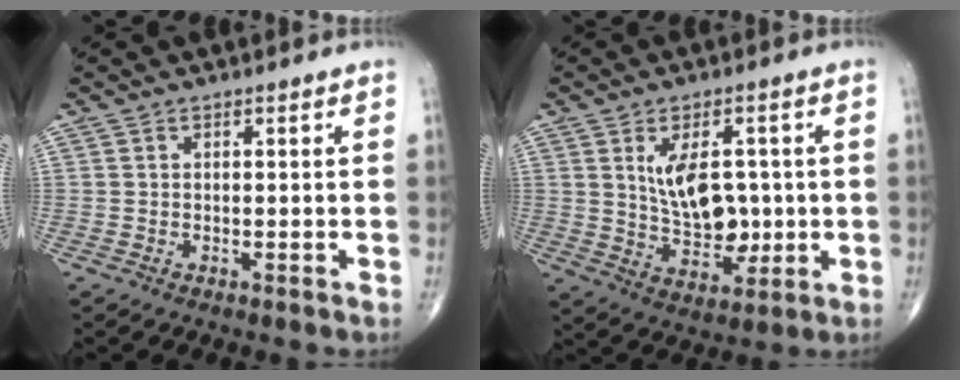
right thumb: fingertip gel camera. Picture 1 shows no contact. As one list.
[{"total": 10.9, "force": [1.4, 6.6, 8.5], "torque": [-0.114, -0.010, 0.040]}]